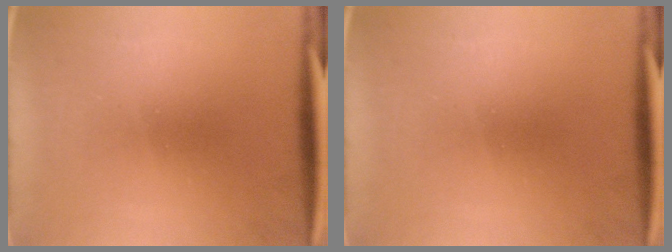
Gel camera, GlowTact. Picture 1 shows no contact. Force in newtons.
{"total": 0.0}